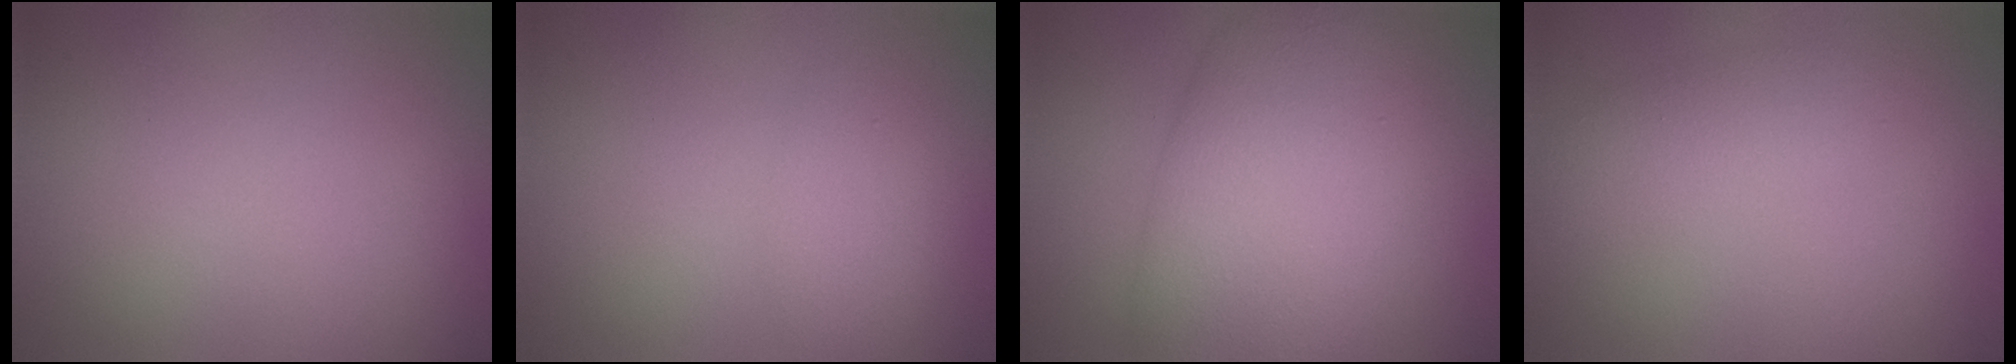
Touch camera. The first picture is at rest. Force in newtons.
{"total": 2.2, "press": 2.2, "slide": 0.1}
{"total": 11.0, "press": 11.0, "slide": 0.6}
{"total": 2.4, "press": 2.4, "slide": 0.1}